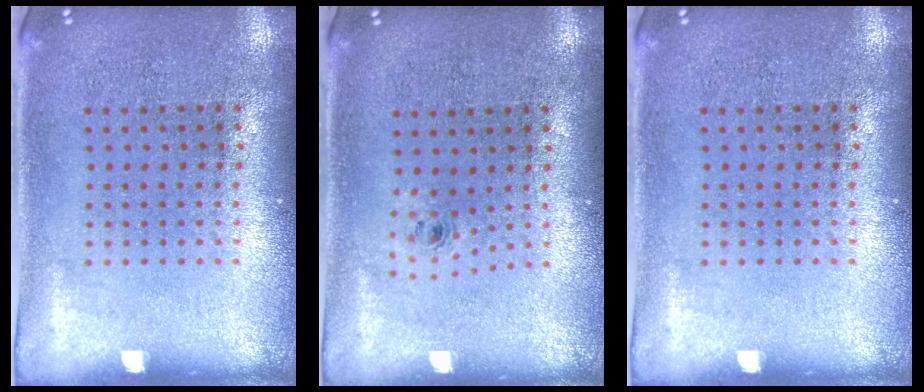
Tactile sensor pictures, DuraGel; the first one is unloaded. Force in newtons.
{"total": 0.5, "press": 0.2, "slide": 0.5}
{"total": 0.0}